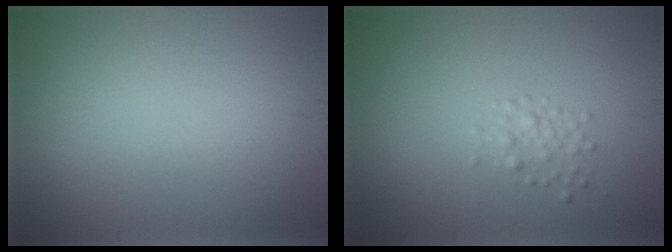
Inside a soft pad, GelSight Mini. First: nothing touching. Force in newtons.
{"total": 1.3, "press": 1.3, "slide": 0.0}